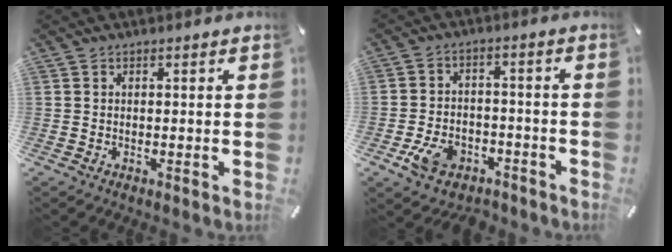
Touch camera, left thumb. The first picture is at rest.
{"total": 7.5, "force": [-4.1, 5.2, 3.6], "torque": [-0.078, 0.021, -0.073]}